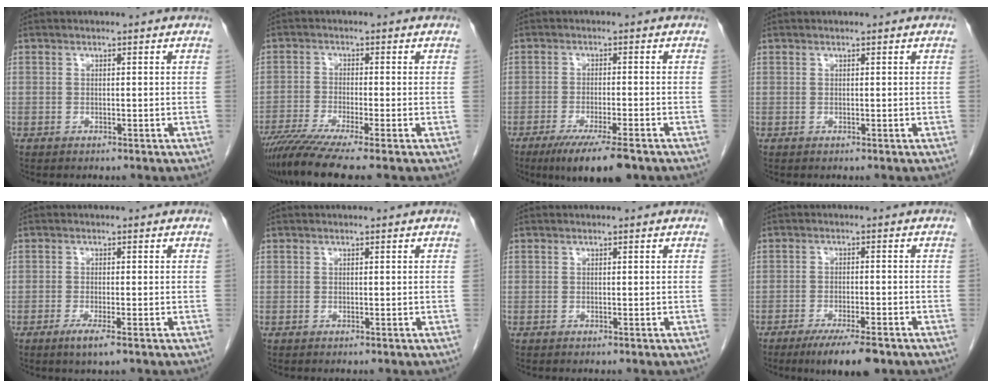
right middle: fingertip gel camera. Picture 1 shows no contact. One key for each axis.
{"total": 8.7, "fx": -6.9, "fy": -0.9, "fz": 5.3, "tx": -0.087, "ty": -0.027, "tz": -0.116}
{"total": 9.3, "fx": -6.5, "fy": 1.0, "fz": 6.5, "tx": -0.100, "ty": -0.020, "tz": -0.100}
{"total": 0.0}
{"total": 2.9, "fx": -1.6, "fy": 0.2, "fz": 2.3, "tx": -0.045, "ty": -0.008, "tz": -0.030}
{"total": 0.0}
{"total": 0.0}
{"total": 7.6, "fx": -5.4, "fy": 1.3, "fz": 5.2, "tx": -0.077, "ty": -0.013, "tz": -0.081}